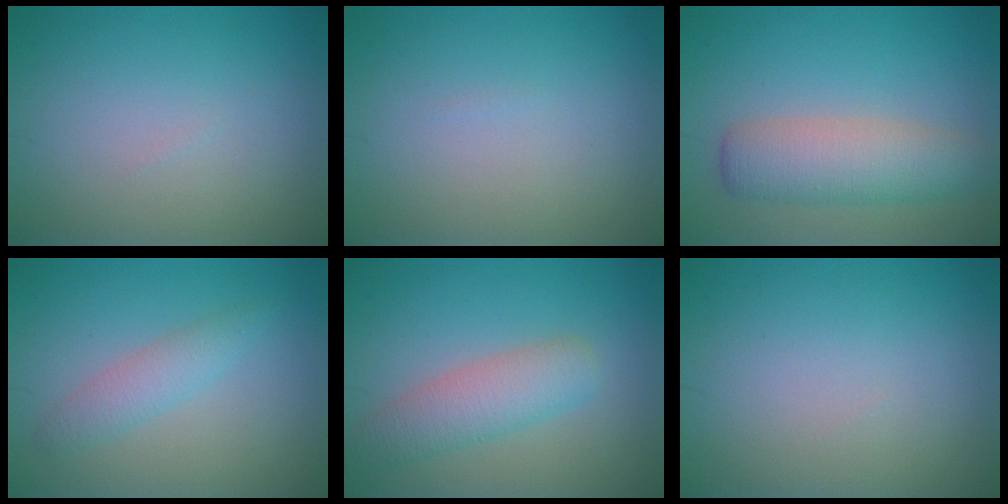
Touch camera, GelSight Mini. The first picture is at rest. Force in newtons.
{"total": 0.0}
{"total": 5.1, "press": 5.1, "slide": 0.2}
{"total": 2.1, "press": 2.1, "slide": 0.2}
{"total": 3.9, "press": 3.9, "slide": 0.2}
{"total": 0.0}